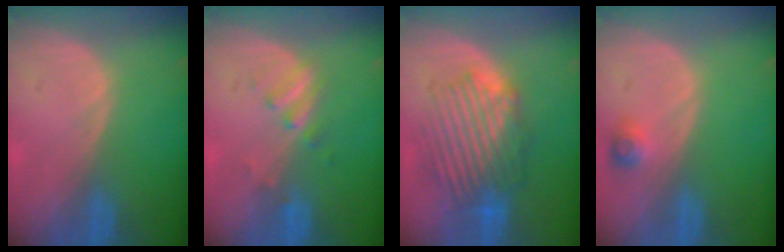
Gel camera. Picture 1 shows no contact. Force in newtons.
{"total": 2.7, "press": 2.7, "slide": 0.5}
{"total": 8.9, "press": 8.6, "slide": 2.2}
{"total": 2.3, "press": 2.2, "slide": 0.7}